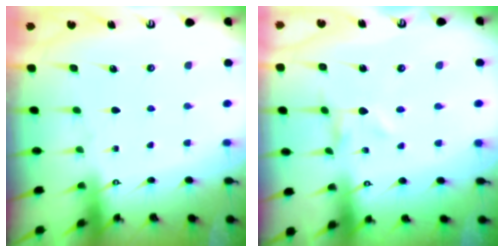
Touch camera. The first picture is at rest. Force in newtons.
{"total": 0.0}